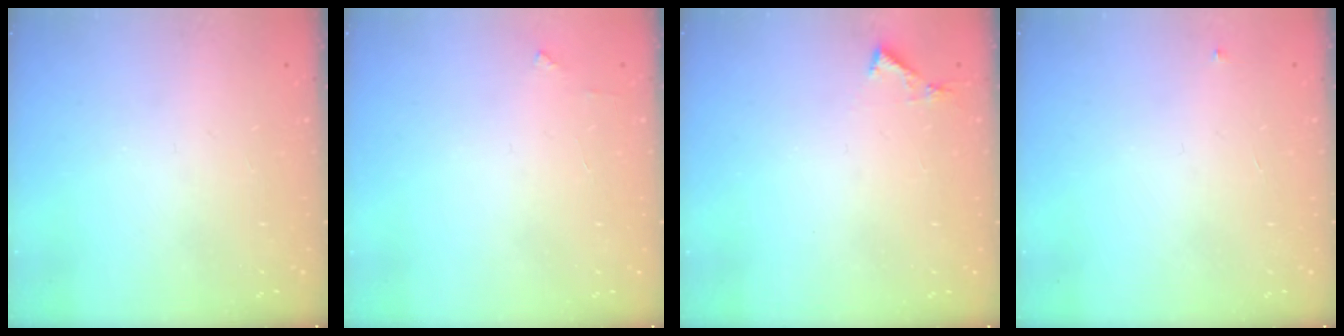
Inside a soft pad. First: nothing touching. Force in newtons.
{"total": 2.6, "press": 2.6, "slide": 0.2}
{"total": 4.1, "press": 4.1, "slide": 0.5}
{"total": 3.0, "press": 2.9, "slide": 0.4}